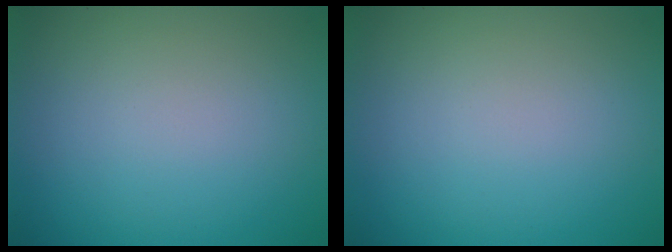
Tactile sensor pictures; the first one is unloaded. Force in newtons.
{"total": 0.0}